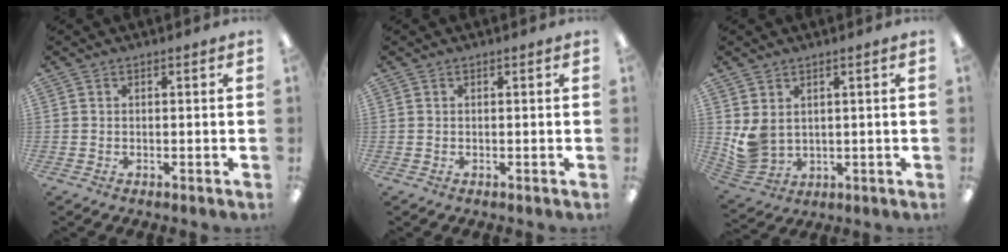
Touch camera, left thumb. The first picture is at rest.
{"total": 0.0}
{"total": 5.4, "force": [2.3, 4.1, 2.6], "torque": [-0.061, -0.015, 0.044]}